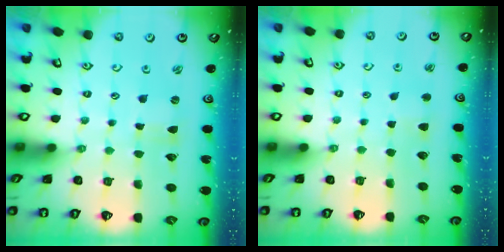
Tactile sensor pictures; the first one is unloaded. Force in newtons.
{"total": 2.0, "press": 2.0, "slide": 0.4}